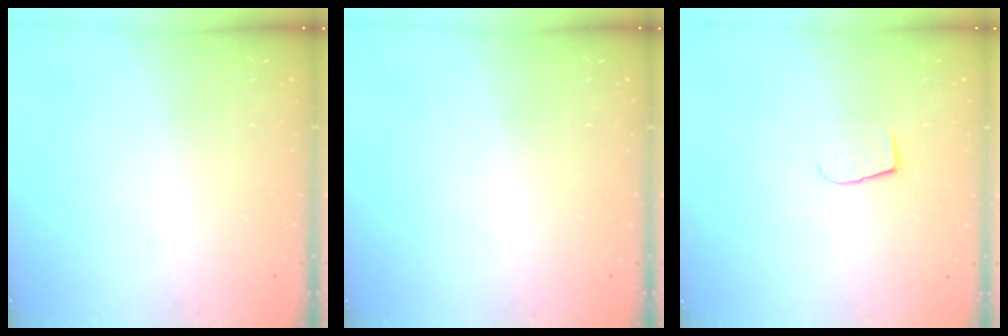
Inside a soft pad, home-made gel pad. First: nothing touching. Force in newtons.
{"total": 0.0}
{"total": 5.3, "press": 5.2, "slide": 0.4}